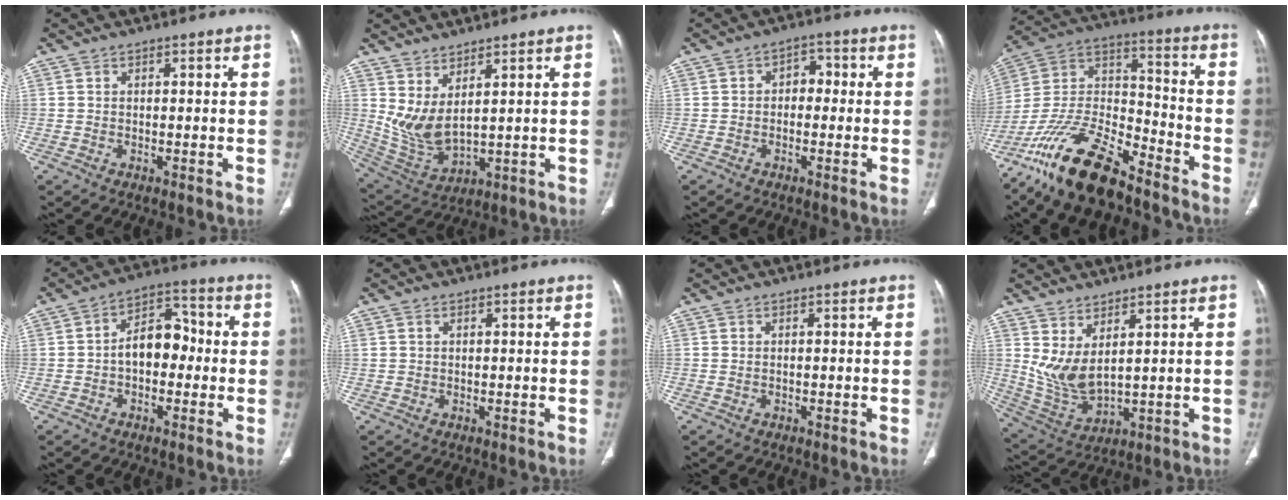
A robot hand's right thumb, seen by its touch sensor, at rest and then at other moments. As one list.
[{"total": 8.7, "force": [3.5, 3.3, 7.2], "torque": [-0.149, -0.038, 0.089]}, {"total": 3.7, "force": [-0.1, 2.7, 2.6], "torque": [-0.016, 0.017, -0.012]}, {"total": 19.6, "force": [-14.5, 6.8, 11.2], "torque": [-0.213, 0.074, -0.270]}, {"total": 8.9, "force": [-0.9, 5.9, 6.6], "torque": [-0.078, 0.035, -0.026]}, {"total": 0.6, "force": [0.3, 0.4, 0.3], "torque": [-0.005, 0.002, 0.007]}, {"total": 0.0}, {"total": 8.5, "force": [3.3, 3.4, 7.0], "torque": [-0.142, -0.035, 0.085]}]